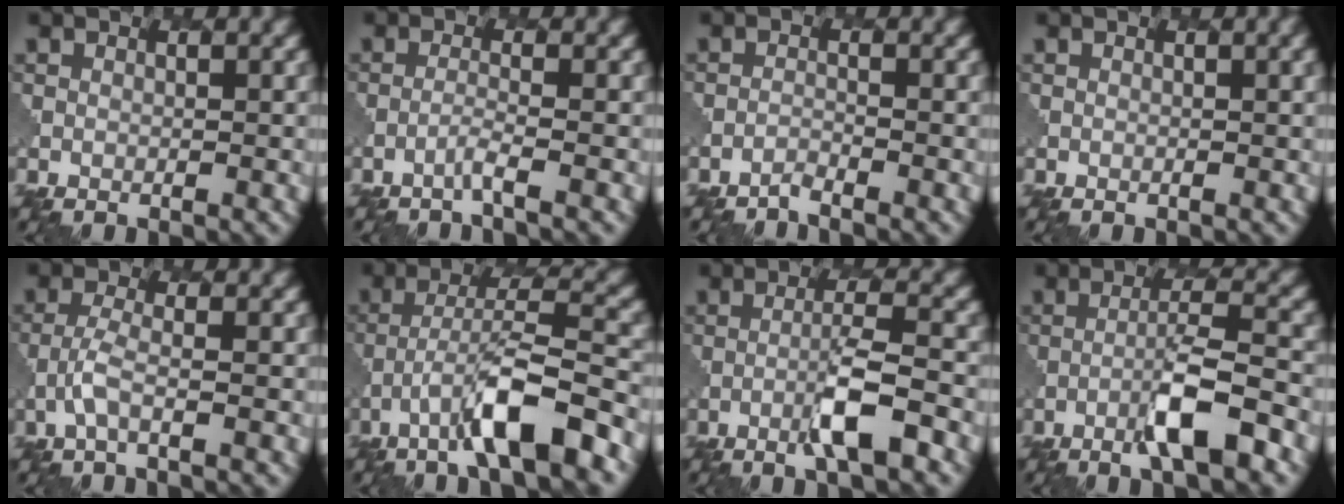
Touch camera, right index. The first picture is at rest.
{"total": 1.2, "force": [-0.6, 0.0, 1.0], "torque": [-0.011, 0.004, -0.023]}
{"total": 0.9, "force": [-0.9, 0.0, -0.1], "torque": [0.008, 0.002, -0.022]}
{"total": 1.4, "force": [0.3, 0.6, 1.3], "torque": [-0.010, -0.001, -0.002]}
{"total": 1.8, "force": [-1.0, 0.2, 1.5], "torque": [-0.036, 0.002, -0.028]}
{"total": 7.9, "force": [-4.3, 1.5, 6.4], "torque": [-0.116, 0.012, -0.071]}
{"total": 3.7, "force": [-1.5, 0.2, 3.4], "torque": [-0.063, 0.010, -0.033]}
{"total": 4.7, "force": [-2.3, 0.4, 4.1], "torque": [-0.072, 0.010, -0.044]}